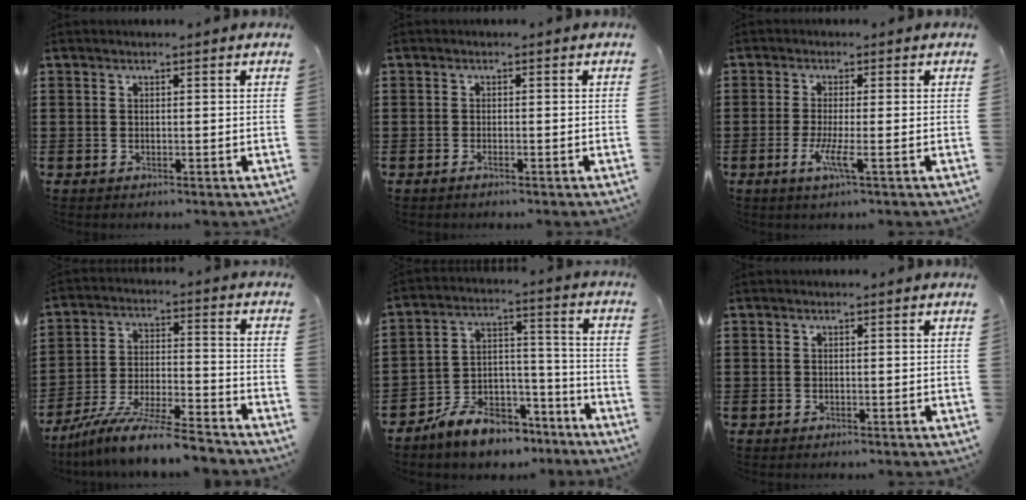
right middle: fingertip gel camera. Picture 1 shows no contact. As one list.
[{"total": 0.7, "force": [-0.5, 0.1, 0.5], "torque": [-0.010, -0.003, -0.008]}, {"total": 3.7, "force": [-1.5, 0.3, 3.4], "torque": [-0.072, -0.011, -0.032]}, {"total": 10.4, "force": [-9.4, 0.6, 4.5], "torque": [-0.079, 0.018, -0.182]}, {"total": 8.6, "force": [-7.6, 3.4, 2.2], "torque": [-0.045, 0.034, -0.145]}, {"total": 0.0}]